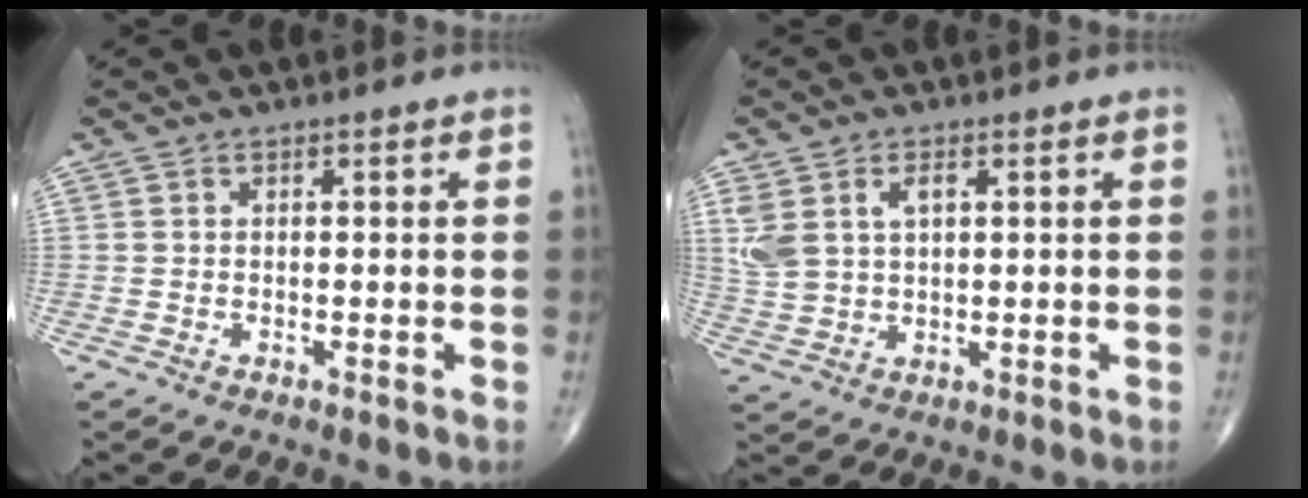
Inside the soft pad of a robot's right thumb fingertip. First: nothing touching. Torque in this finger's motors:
{"motor_torque": [0.04, 0.16, 0.61, 0.39, 0.16]}